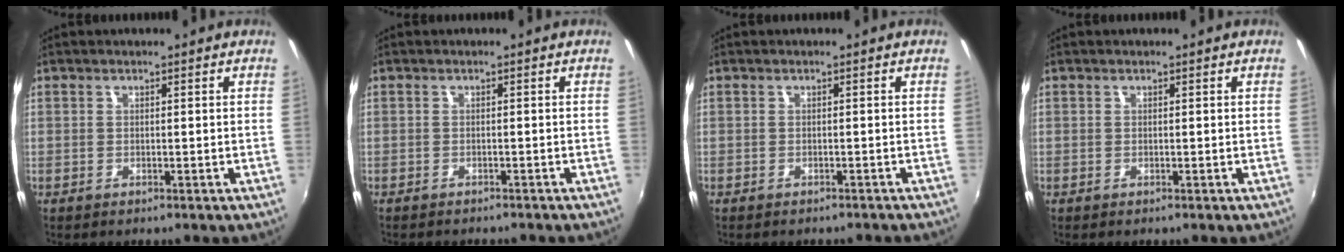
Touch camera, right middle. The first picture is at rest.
{"total": 3.0, "force": [-2.7, 0.7, 1.0], "torque": [-0.024, -0.012, -0.039]}
{"total": 3.3, "force": [-3.0, 1.0, 1.1], "torque": [-0.022, -0.014, -0.037]}
{"total": 0.0}